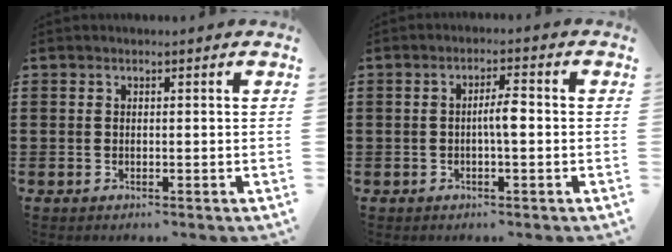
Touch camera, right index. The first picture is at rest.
{"total": 3.3, "force": [-0.4, 0.7, 3.2], "torque": [-0.057, 0.005, -0.009]}